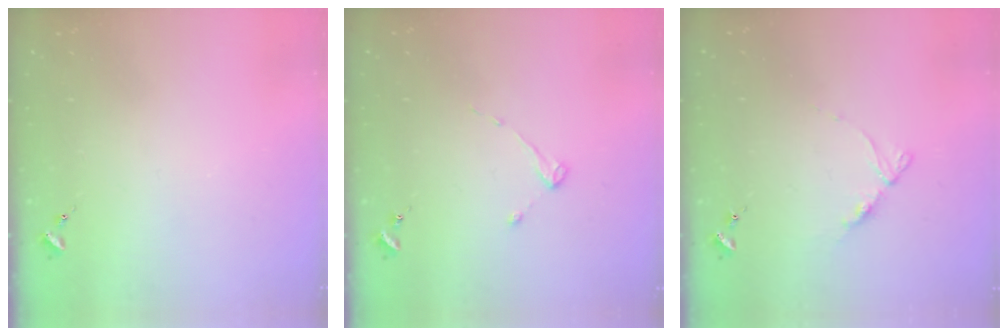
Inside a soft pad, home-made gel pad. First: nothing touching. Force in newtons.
{"total": 2.6, "press": 2.5, "slide": 0.4}
{"total": 6.9, "press": 6.8, "slide": 0.7}